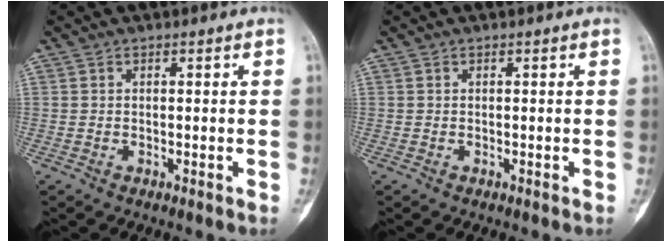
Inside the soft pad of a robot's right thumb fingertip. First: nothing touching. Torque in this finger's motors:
{"motor_torque": [0.00, 0.00, -0.01, 0.20, 0.00]}